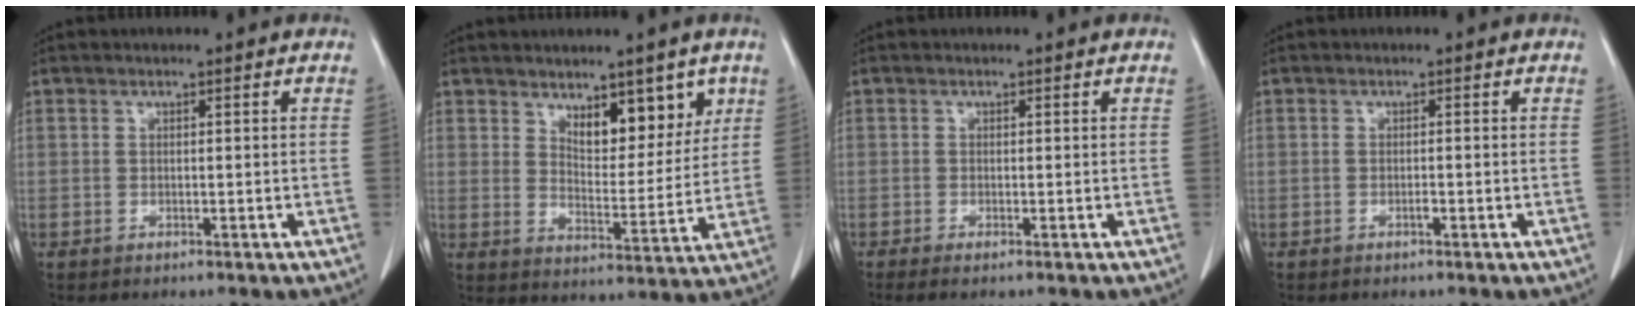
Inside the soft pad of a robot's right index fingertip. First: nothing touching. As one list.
[{"total": 8.4, "force": [5.0, 3.8, 5.7], "torque": [-0.074, -0.006, 0.083]}, {"total": 0.7, "force": [-0.5, -0.1, 0.5], "torque": [-0.015, -0.002, -0.009]}, {"total": 0.5, "force": [-0.3, 0.1, 0.5], "torque": [-0.011, 0.000, -0.004]}]